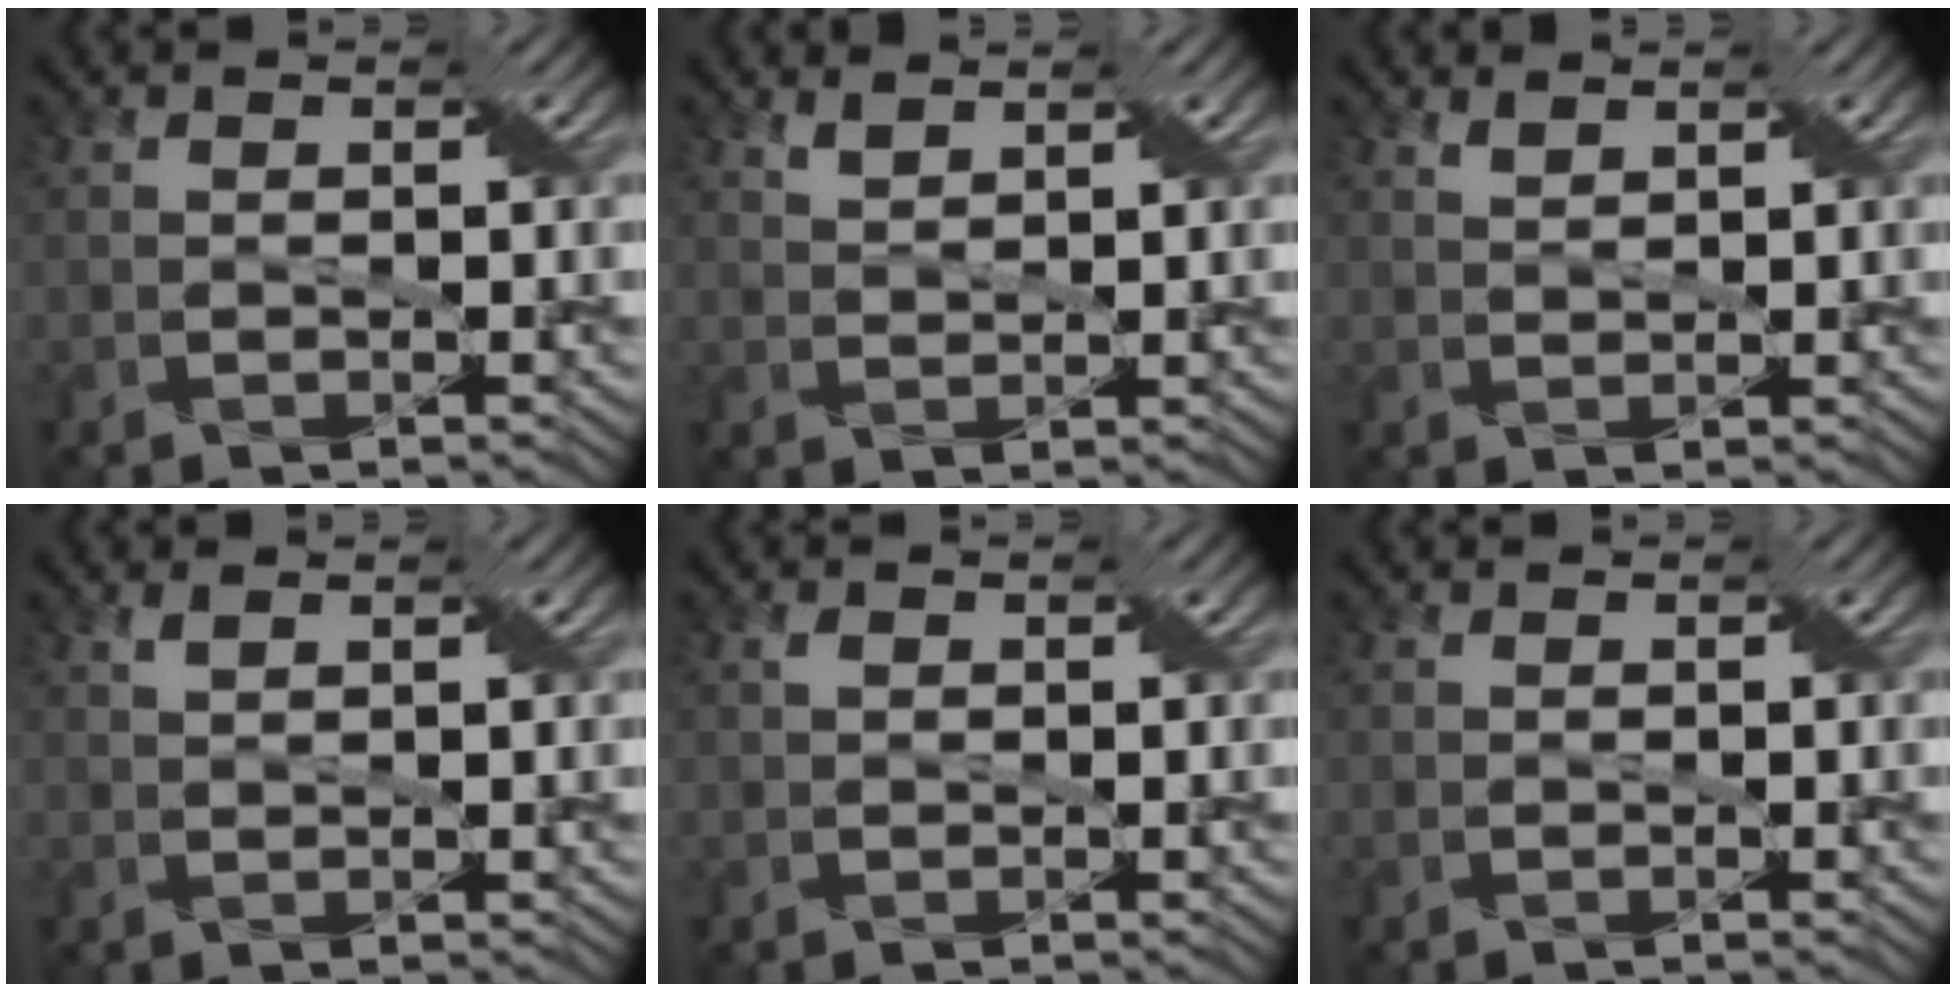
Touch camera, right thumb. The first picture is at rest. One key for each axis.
{"total": 2.0, "fx": 1.8, "fy": -0.4, "fz": 0.6, "tx": -0.017, "ty": 0.005, "tz": 0.037}
{"total": 1.6, "fx": 1.5, "fy": -0.3, "fz": 0.5, "tx": -0.014, "ty": 0.005, "tz": 0.027}
{"total": 1.4, "fx": 1.1, "fy": -0.1, "fz": 0.9, "tx": -0.020, "ty": 0.008, "tz": 0.020}
{"total": 1.0, "fx": 0.4, "fy": 0.6, "fz": 0.7, "tx": -0.012, "ty": 0.003, "tz": 0.006}
{"total": 0.0}